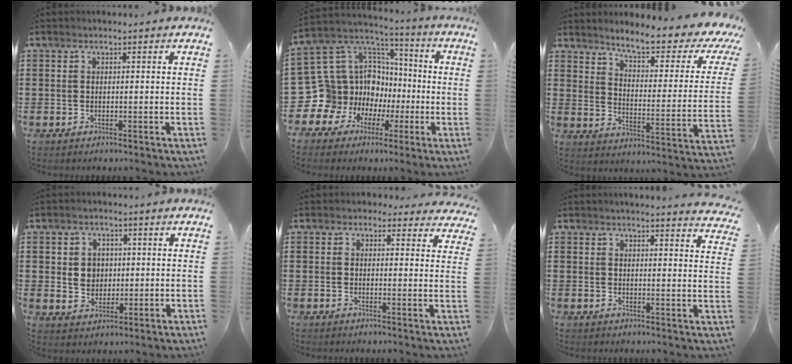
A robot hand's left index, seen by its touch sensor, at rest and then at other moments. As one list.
[{"total": 14.4, "force": [-3.9, 13.6, 2.3], "torque": [-0.116, -0.035, -0.030]}, {"total": 6.5, "force": [5.3, 0.4, 3.7], "torque": [-0.079, -0.042, 0.081]}, {"total": 3.8, "force": [0.4, 3.5, 1.5], "torque": [-0.036, 0.006, 0.003]}, {"total": 1.8, "force": [1.4, 1.0, 0.5], "torque": [-0.009, 0.001, 0.024]}, {"total": 2.7, "force": [2.6, -0.5, 0.4], "torque": [-0.009, -0.017, 0.047]}]